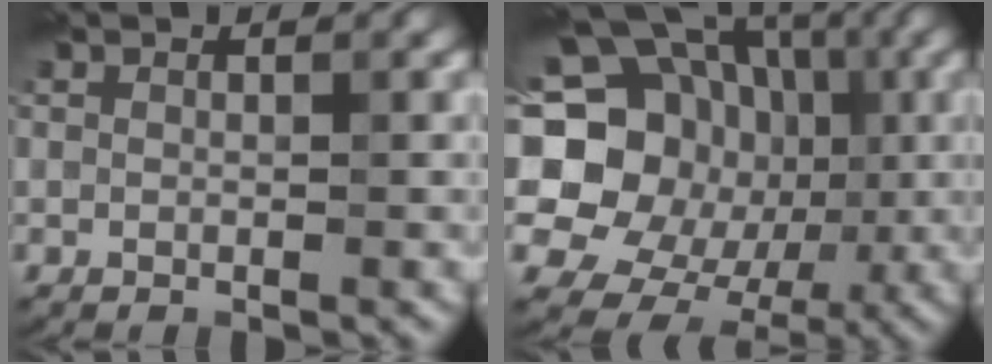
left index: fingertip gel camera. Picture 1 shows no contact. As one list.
[{"total": 18.1, "force": [0.1, 16.1, 8.1], "torque": [-0.175, 0.026, -0.026]}]